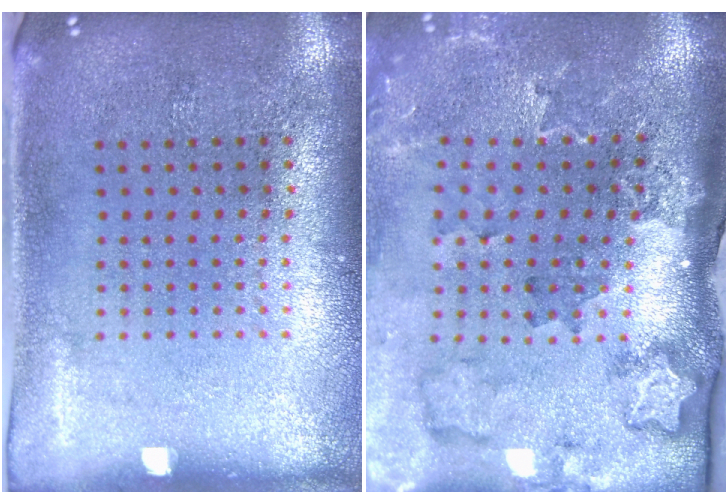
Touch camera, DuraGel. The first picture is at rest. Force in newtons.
{"total": 2.2, "press": 2.0, "slide": 1.0}